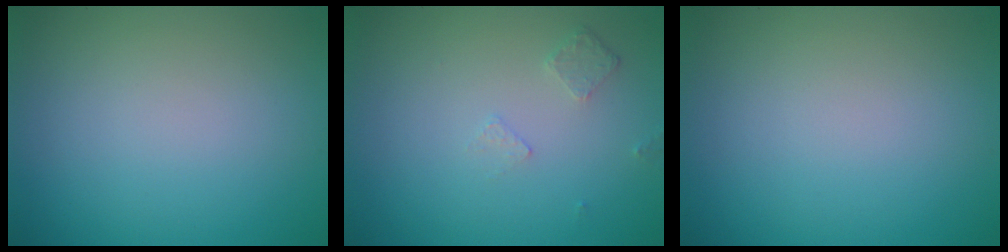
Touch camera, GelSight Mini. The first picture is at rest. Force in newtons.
{"total": 0.8, "press": 0.6, "slide": 0.5}
{"total": 0.0}